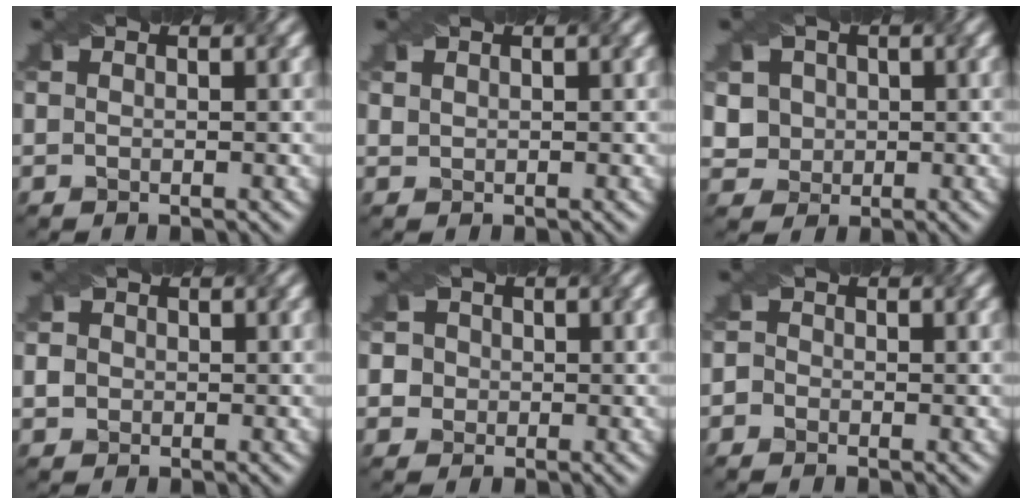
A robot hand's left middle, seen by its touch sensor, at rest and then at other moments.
{"total": 0.8, "force": [0.7, 0.4, 0.2], "torque": [-0.017, 0.001, 0.024]}
{"total": 4.1, "force": [1.3, 3.6, 1.4], "torque": [-0.028, 0.010, 0.021]}
{"total": 1.7, "force": [0.2, 1.6, 0.6], "torque": [-0.003, 0.015, 0.001]}
{"total": 4.5, "force": [0.7, 4.2, 1.4], "torque": [-0.020, 0.035, -0.010]}
{"total": 1.3, "force": [-0.5, 1.2, 0.4], "torque": [0.011, 0.014, -0.024]}